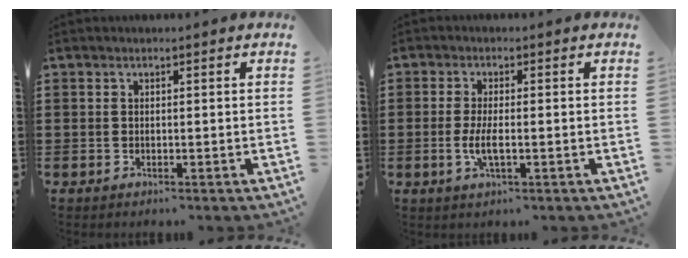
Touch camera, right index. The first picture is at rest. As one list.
[{"total": 3.7, "force": [-0.9, 0.8, 3.5], "torque": [-0.074, -0.005, -0.020]}]